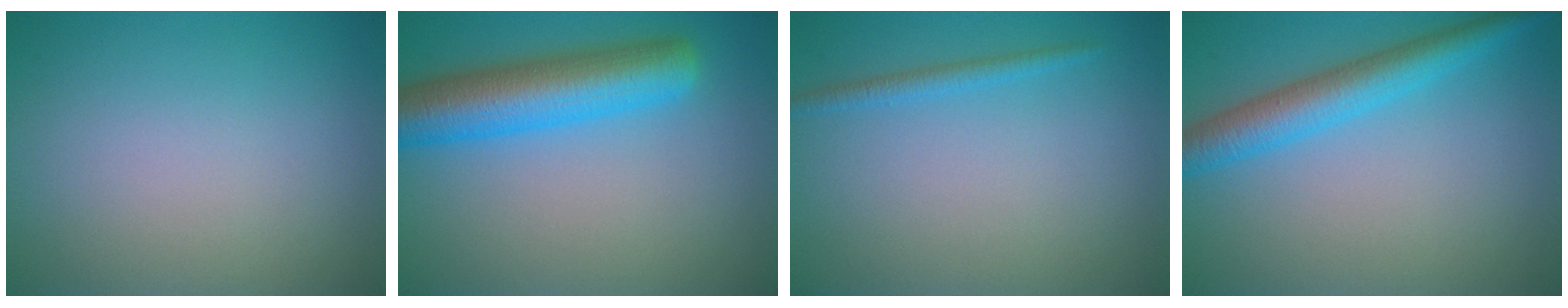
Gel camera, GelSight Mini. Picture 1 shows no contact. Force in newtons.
{"total": 7.5, "press": 7.5, "slide": 0.3}
{"total": 1.3, "press": 1.3, "slide": 0.1}
{"total": 4.7, "press": 4.7, "slide": 0.1}